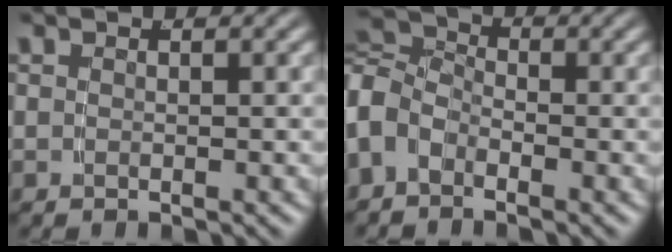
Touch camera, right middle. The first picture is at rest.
{"total": 6.4, "force": [-0.3, 5.7, 2.8], "torque": [-0.065, -0.013, -0.010]}